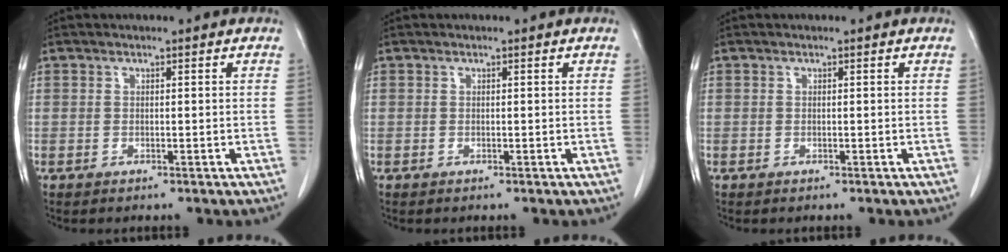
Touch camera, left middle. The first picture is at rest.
{"total": 0.0}
{"total": 0.0}